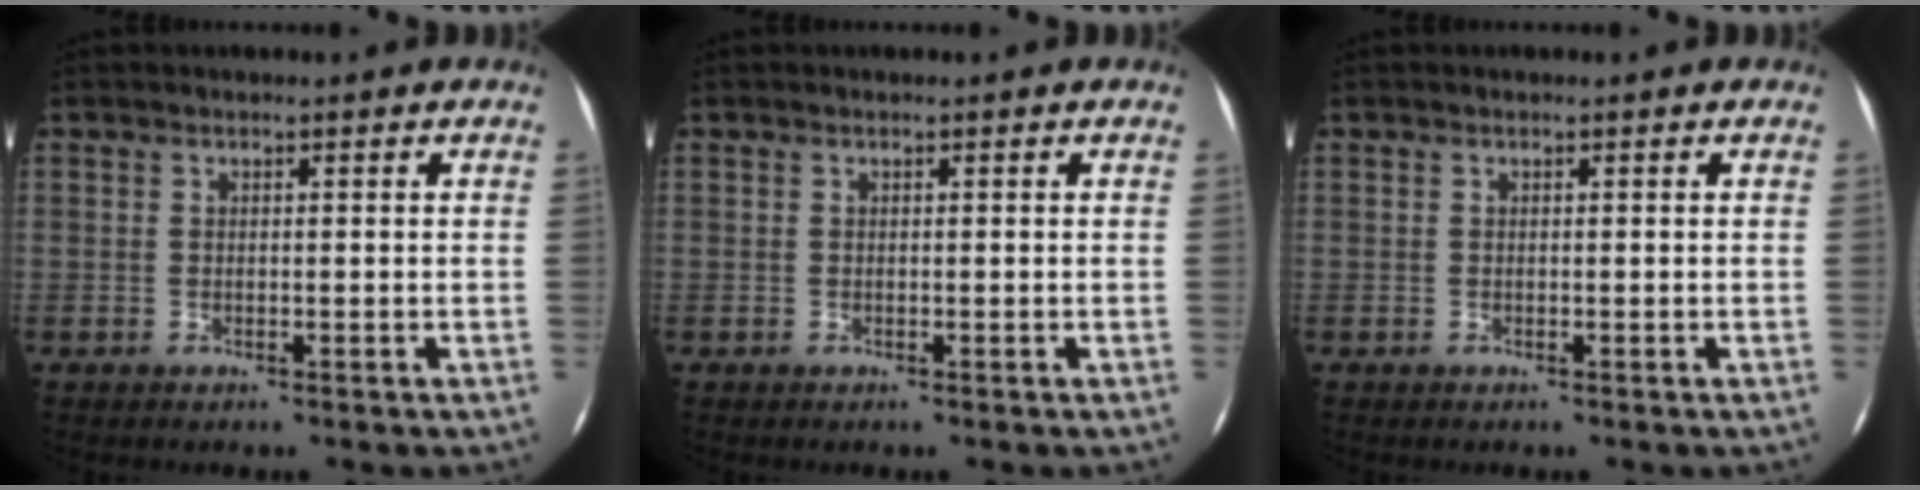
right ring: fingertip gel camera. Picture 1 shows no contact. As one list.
[{"total": 0.0}, {"total": 0.0}]